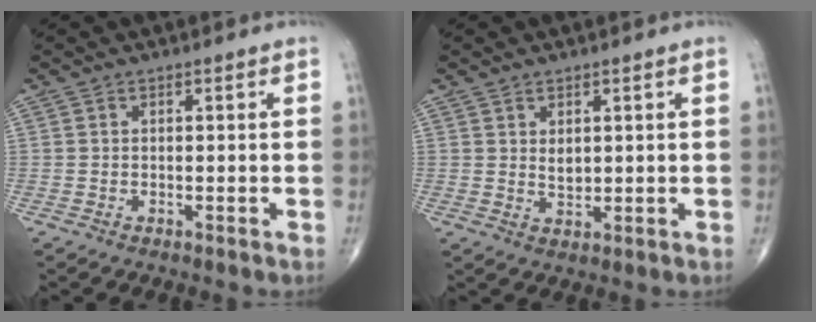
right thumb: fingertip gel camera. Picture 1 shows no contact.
{"total": 2.3, "force": [0.7, 1.4, 1.8], "torque": [-0.023, -0.012, 0.016]}